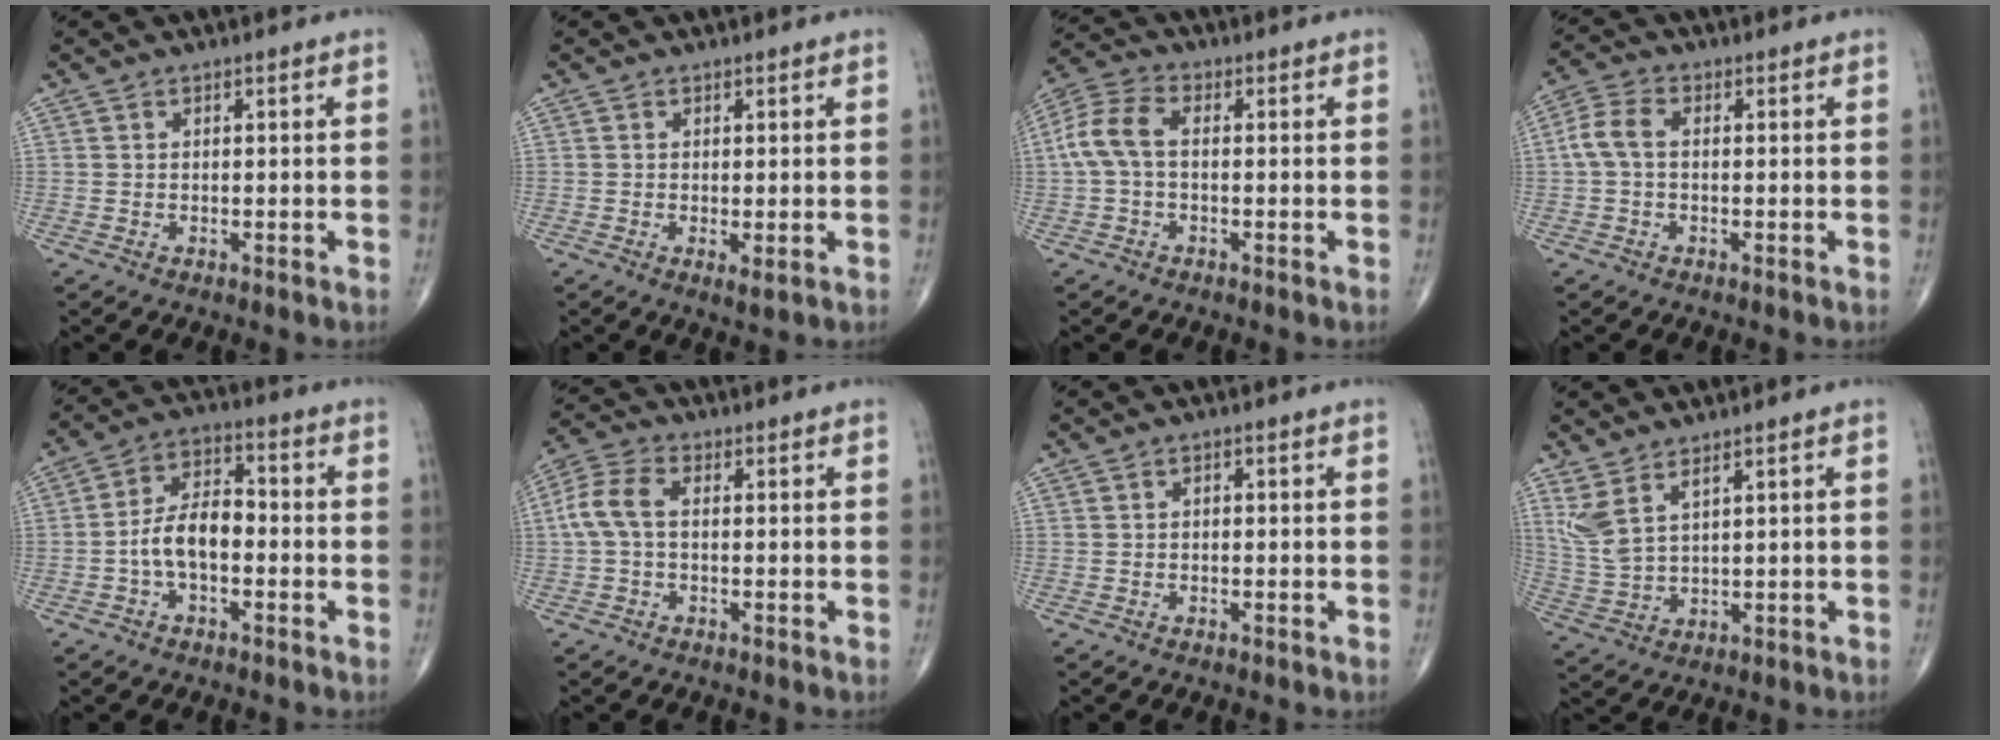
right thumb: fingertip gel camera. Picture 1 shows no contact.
{"total": 1.6, "force": [-0.2, 0.5, 1.6], "torque": [-0.030, -0.008, -0.003]}
{"total": 7.3, "force": [-0.1, 4.3, 6.0], "torque": [-0.135, 0.025, -0.010]}
{"total": 5.1, "force": [0.0, 3.2, 4.0], "torque": [-0.090, 0.016, -0.006]}
{"total": 8.8, "force": [-1.9, 4.9, 7.1], "torque": [-0.124, 0.037, -0.044]}
{"total": 6.6, "force": [0.1, 3.9, 5.3], "torque": [-0.122, 0.022, -0.005]}
{"total": 0.8, "force": [0.0, 0.5, 0.6], "torque": [-0.007, 0.003, -0.003]}
{"total": 6.3, "force": [3.7, 2.2, 4.6], "torque": [-0.106, -0.017, 0.088]}